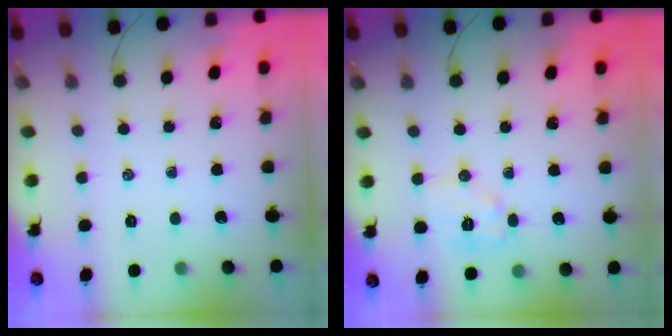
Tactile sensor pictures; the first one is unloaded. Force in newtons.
{"total": 8.1, "press": 8.1, "slide": 0.4}